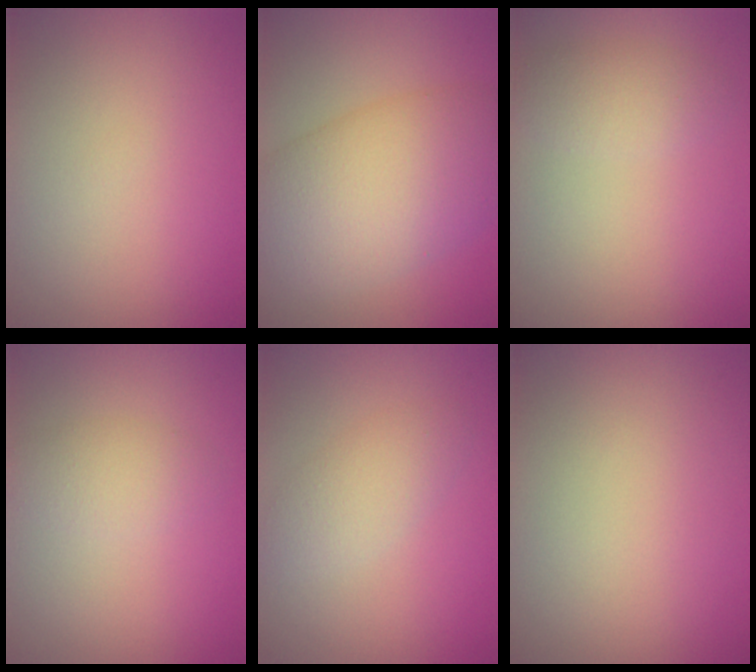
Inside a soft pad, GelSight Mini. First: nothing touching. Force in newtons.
{"total": 10.5, "press": 10.5, "slide": 0.4}
{"total": 2.1, "press": 2.1, "slide": 0.2}
{"total": 2.1, "press": 2.1, "slide": 0.1}
{"total": 2.7, "press": 2.6, "slide": 0.1}
{"total": 0.0}